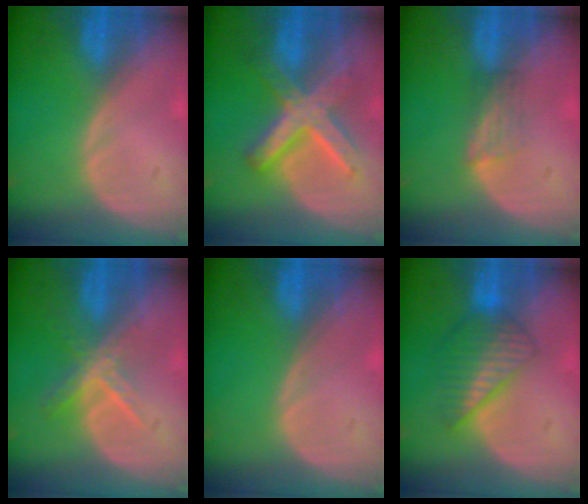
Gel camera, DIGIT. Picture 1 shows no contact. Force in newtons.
{"total": 8.7, "press": 8.7, "slide": 0.8}
{"total": 2.4, "press": 1.9, "slide": 1.5}
{"total": 5.6, "press": 4.8, "slide": 2.8}
{"total": 0.0}
{"total": 6.5, "press": 6.2, "slide": 2.1}